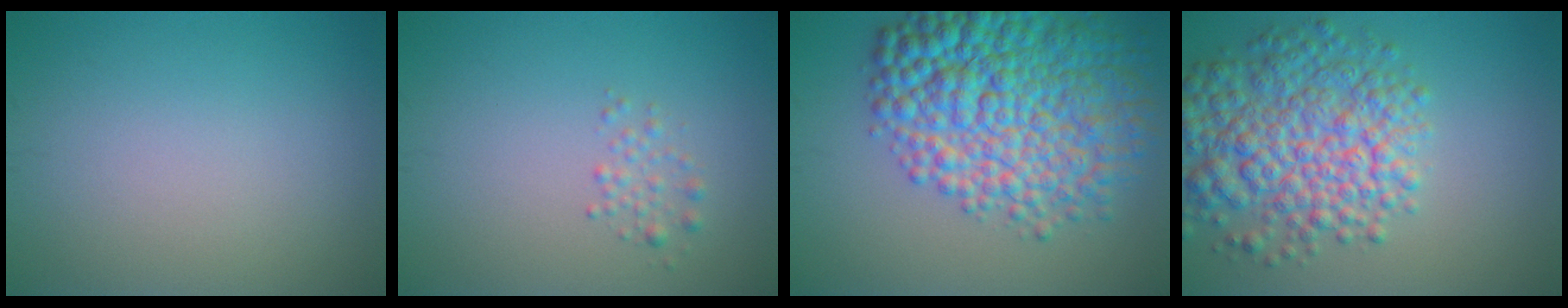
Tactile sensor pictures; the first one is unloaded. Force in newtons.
{"total": 1.2, "press": 1.1, "slide": 0.1}
{"total": 11.5, "press": 11.5, "slide": 0.2}
{"total": 8.2, "press": 8.2, "slide": 0.3}